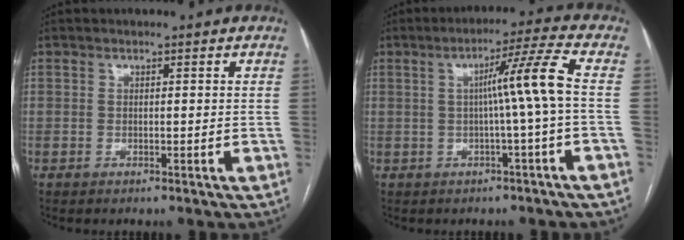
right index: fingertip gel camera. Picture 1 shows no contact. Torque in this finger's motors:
{"motor_torque": [0.89, -0.18, 0.51, 0.12]}